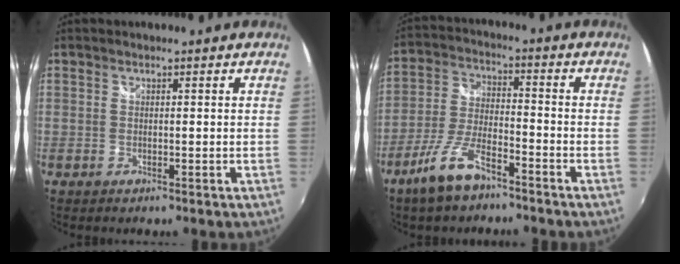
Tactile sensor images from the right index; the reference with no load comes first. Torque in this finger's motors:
{"motor_torque": [0.91, -0.60, 0.38, 0.05]}